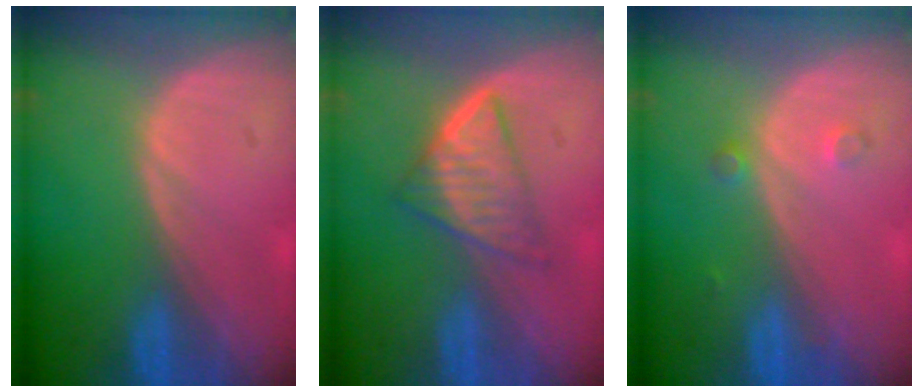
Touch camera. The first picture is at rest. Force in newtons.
{"total": 5.8, "press": 5.2, "slide": 2.5}
{"total": 1.9, "press": 1.6, "slide": 1.0}